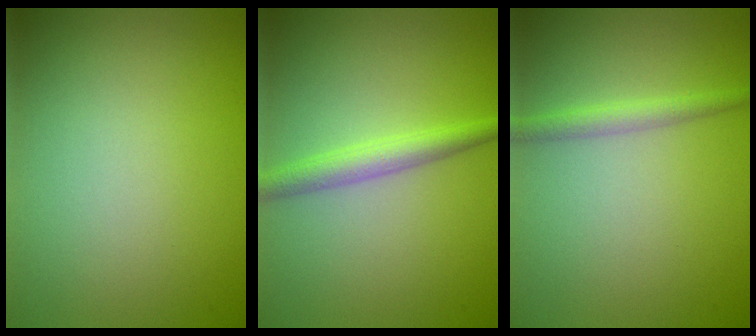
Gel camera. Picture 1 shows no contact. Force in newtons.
{"total": 2.5, "press": 2.5, "slide": 0.0}
{"total": 1.7, "press": 1.7, "slide": 0.0}